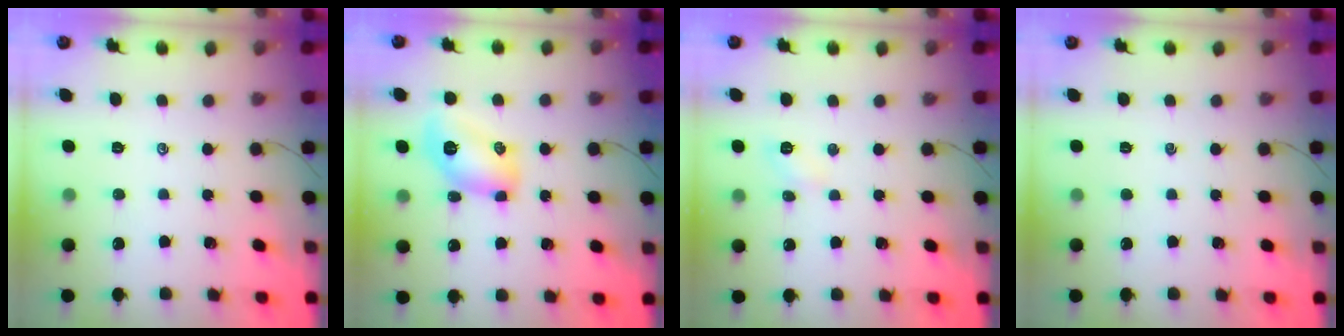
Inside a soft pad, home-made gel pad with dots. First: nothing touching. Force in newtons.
{"total": 9.5, "press": 9.4, "slide": 1.3}
{"total": 3.9, "press": 3.6, "slide": 1.3}
{"total": 0.0}